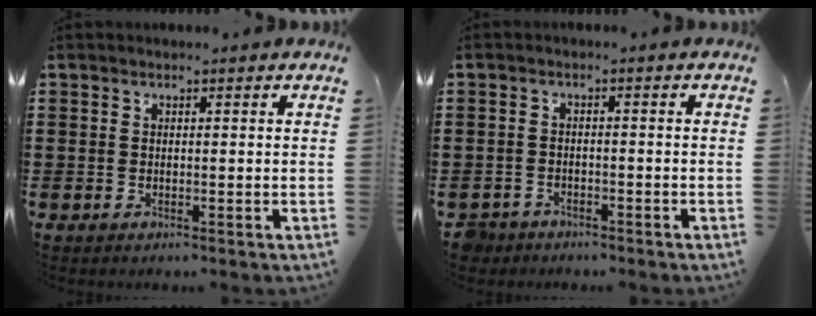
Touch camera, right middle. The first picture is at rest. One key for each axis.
{"total": 2.3, "fx": -2.2, "fy": 0.7, "fz": 0.1, "tx": -0.008, "ty": 0.001, "tz": -0.049}